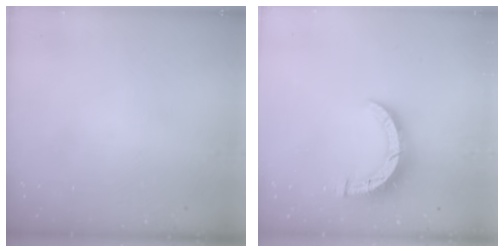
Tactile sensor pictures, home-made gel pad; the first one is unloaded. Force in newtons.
{"total": 8.8, "press": 8.7, "slide": 0.9}